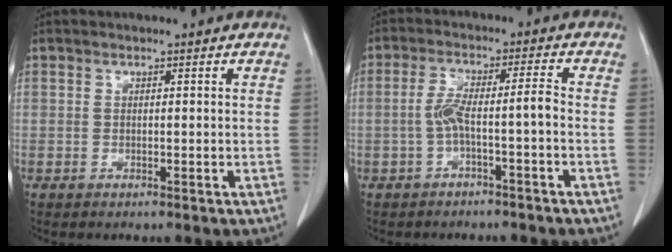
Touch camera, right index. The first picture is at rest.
{"total": 5.0, "force": [-1.7, 0.0, 4.7], "torque": [-0.095, 0.023, -0.026]}